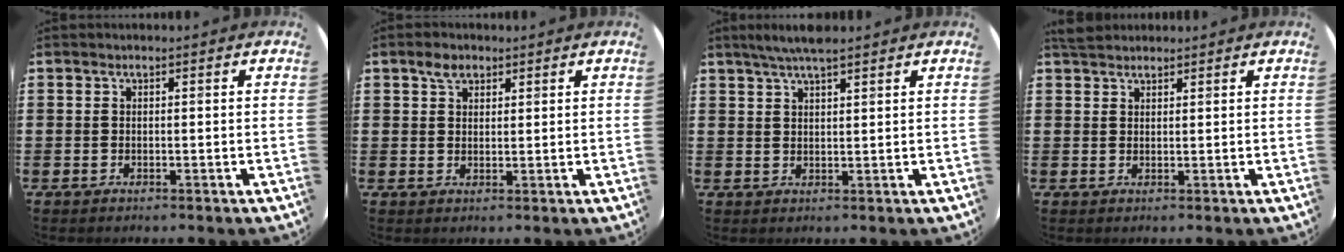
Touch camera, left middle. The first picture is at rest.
{"total": 2.6, "force": [1.9, 1.5, 1.0], "torque": [-0.005, -0.001, 0.031]}
{"total": 3.8, "force": [3.3, 0.4, 1.9], "torque": [-0.042, -0.001, 0.058]}
{"total": 2.0, "force": [1.8, 0.6, 0.4], "torque": [-0.003, 0.004, 0.034]}